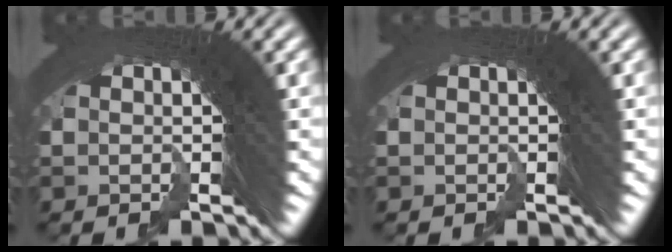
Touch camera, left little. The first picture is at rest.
{"total": 0.0}